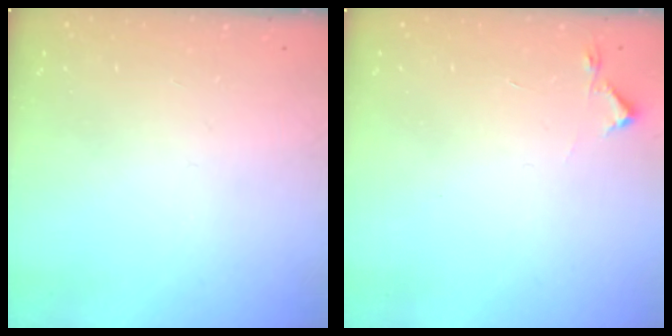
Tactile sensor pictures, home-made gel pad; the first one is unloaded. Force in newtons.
{"total": 2.7, "press": 2.6, "slide": 0.4}